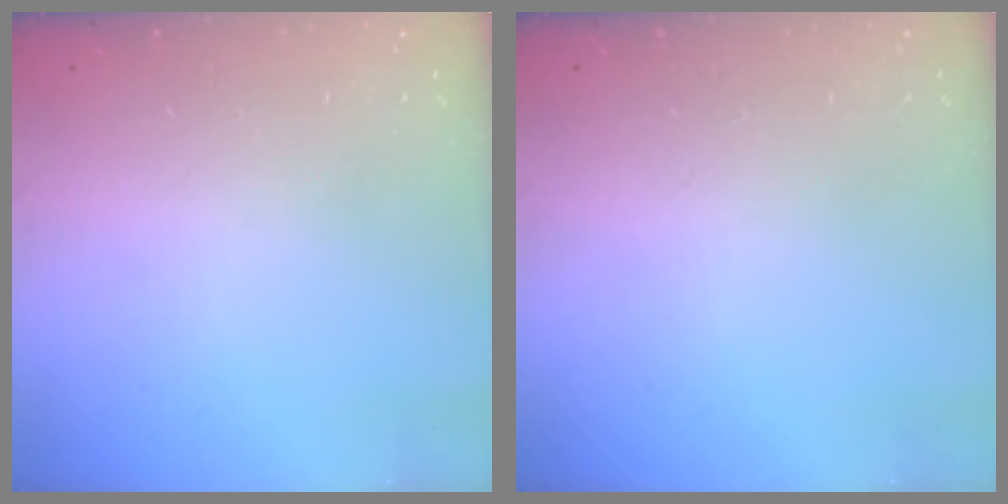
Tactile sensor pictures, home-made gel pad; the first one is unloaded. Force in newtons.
{"total": 0.0}